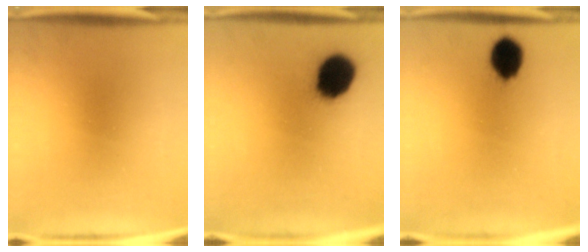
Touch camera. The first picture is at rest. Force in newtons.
{"total": 13.7}
{"total": 8.9}